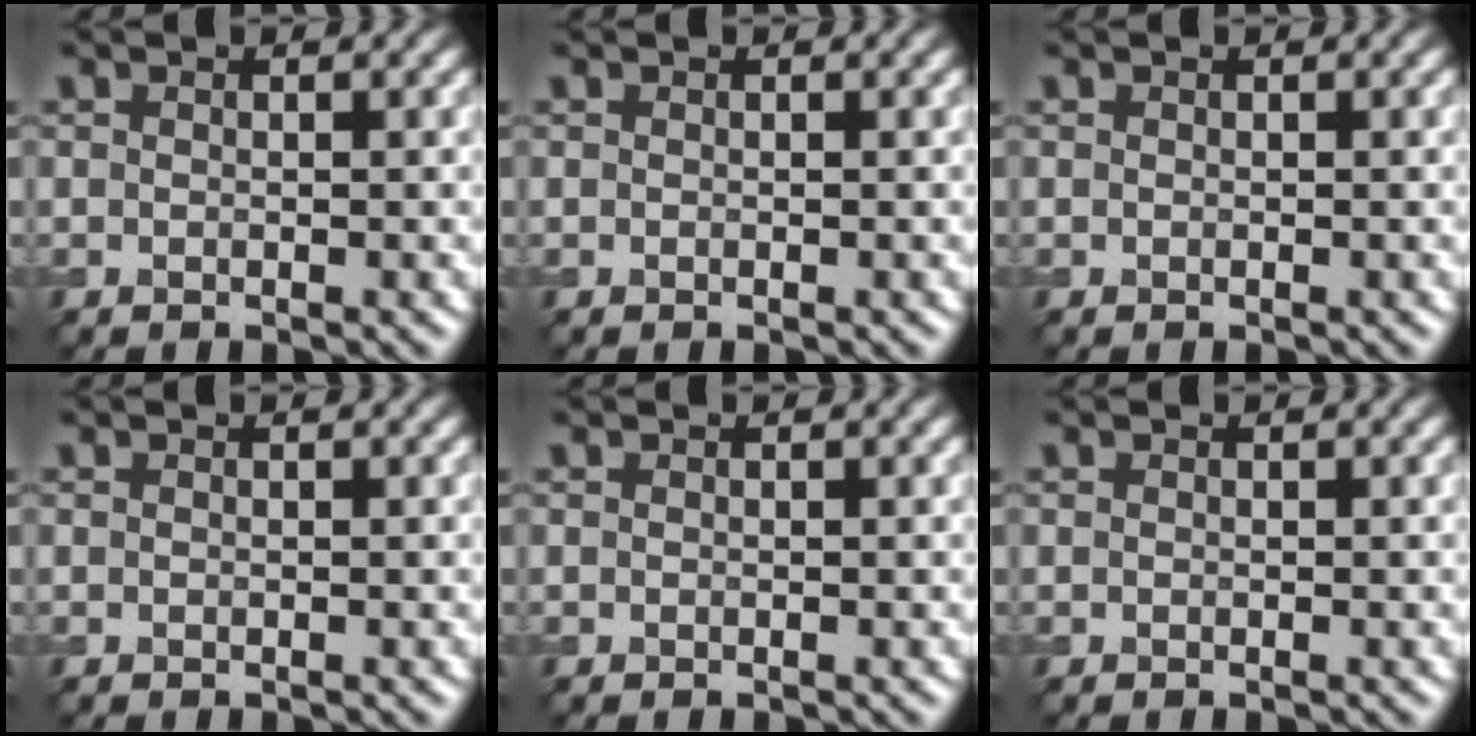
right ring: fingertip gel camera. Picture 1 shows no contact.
{"total": 0.0}
{"total": 0.0}
{"total": 0.0}
{"total": 0.0}
{"total": 0.0}